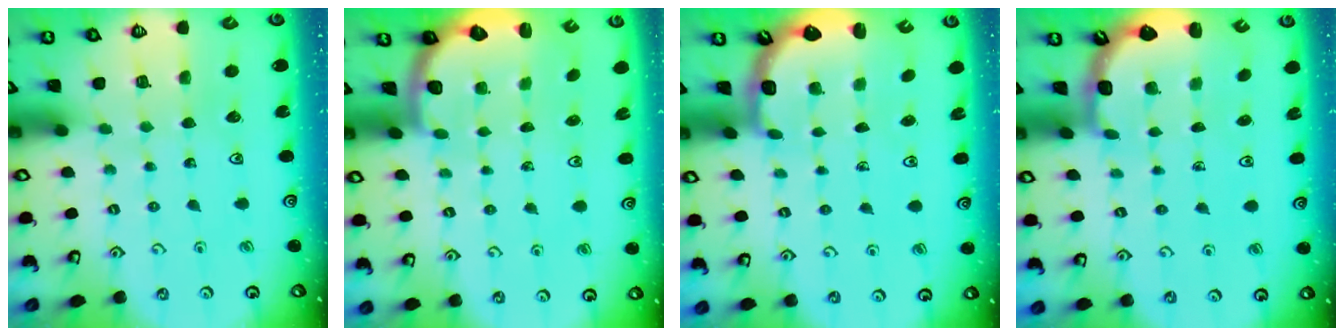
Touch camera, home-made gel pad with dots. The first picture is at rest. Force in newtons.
{"total": 2.5, "press": 2.2, "slide": 1.3}
{"total": 2.6, "press": 2.2, "slide": 1.4}
{"total": 2.4, "press": 2.0, "slide": 1.3}